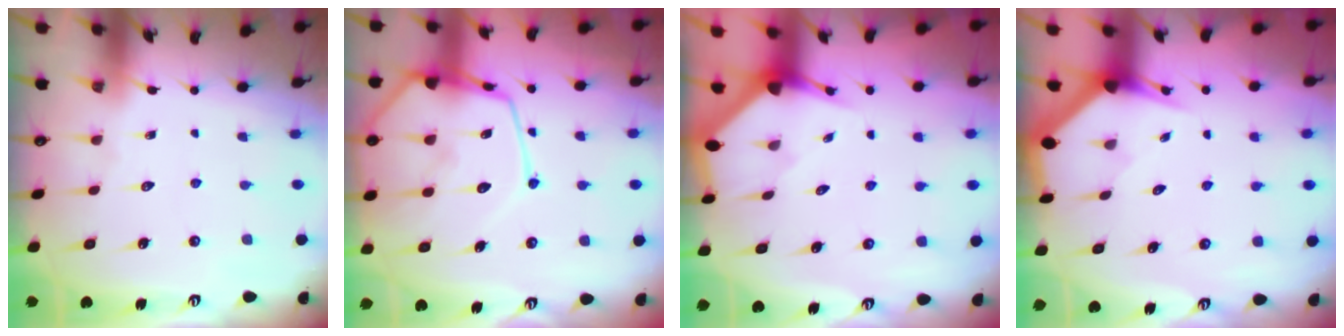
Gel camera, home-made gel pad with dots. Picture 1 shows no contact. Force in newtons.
{"total": 19.1, "press": 19.0, "slide": 1.7}
{"total": 2.6, "press": 2.6, "slide": 0.1}
{"total": 3.0, "press": 3.0, "slide": 0.0}